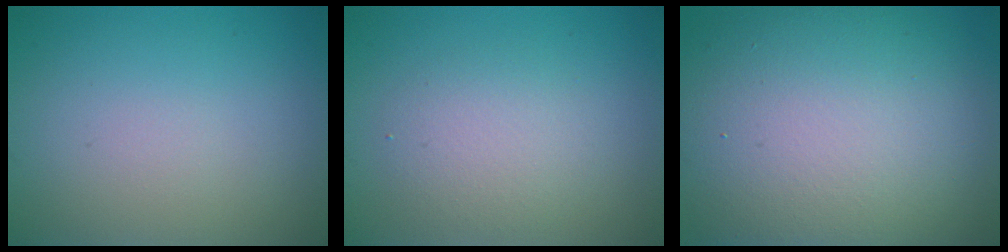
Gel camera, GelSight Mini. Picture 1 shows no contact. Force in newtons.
{"total": 2.8, "press": 2.8, "slide": 0.1}
{"total": 15.4, "press": 15.3, "slide": 1.0}